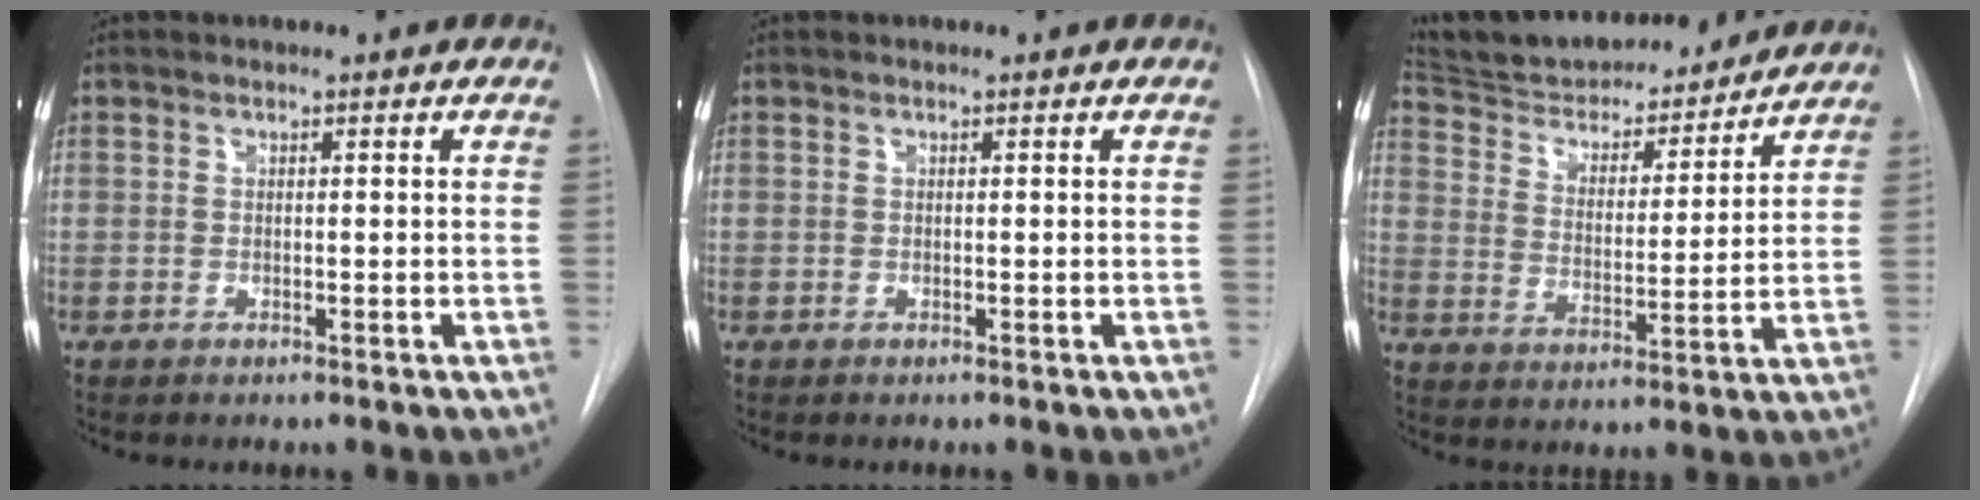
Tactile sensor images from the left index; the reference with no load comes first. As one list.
[{"total": 0.0}, {"total": 19.5, "force": [17.9, 5.0, 6.1], "torque": [-0.101, 0.000, 0.270]}]